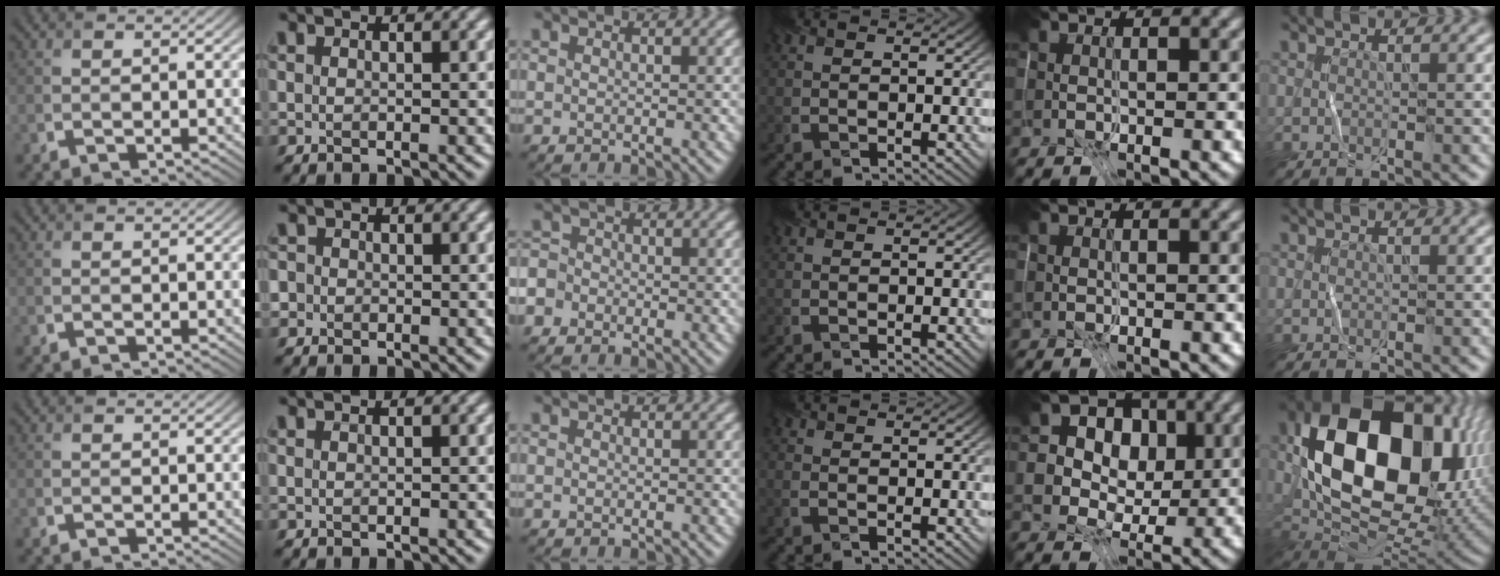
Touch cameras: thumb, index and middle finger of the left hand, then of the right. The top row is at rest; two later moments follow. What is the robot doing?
{"motion": "fold", "object": "coffee filter"}